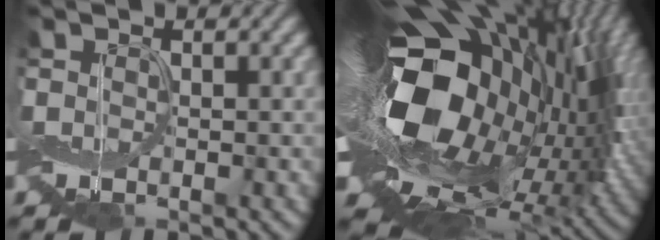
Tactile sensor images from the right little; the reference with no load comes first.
{"total": 19.4, "force": [2.0, 11.2, 15.7], "torque": [-0.275, -0.013, 0.032]}